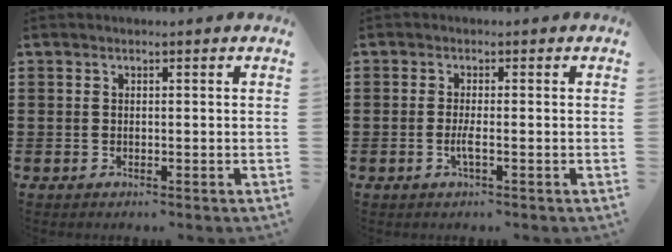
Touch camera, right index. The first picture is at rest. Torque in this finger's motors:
{"motor_torque": [2.14, 0.00, 0.06, 0.04]}